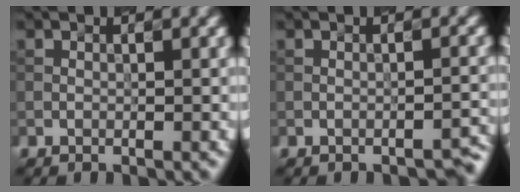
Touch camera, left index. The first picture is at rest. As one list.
[{"total": 1.9, "force": [-1.8, 0.3, 0.7], "torque": [0.001, 0.010, -0.026]}]